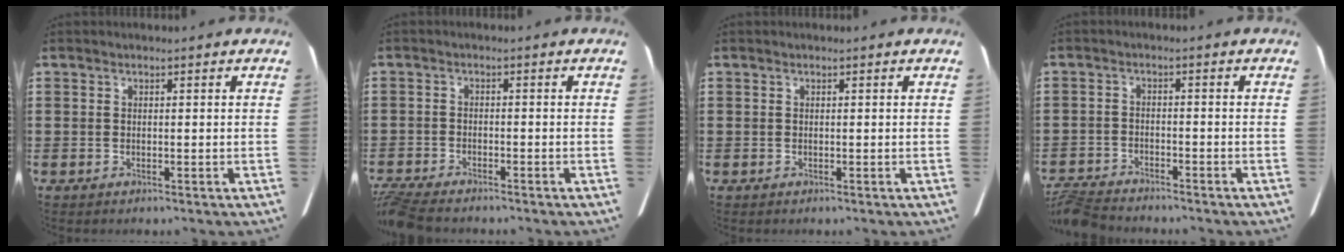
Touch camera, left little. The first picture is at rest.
{"total": 2.8, "force": [-2.8, 0.0, 0.6], "torque": [-0.026, -0.005, -0.060]}
{"total": 0.0}
{"total": 3.4, "force": [-3.4, 0.1, 0.5], "torque": [-0.026, -0.004, -0.073]}